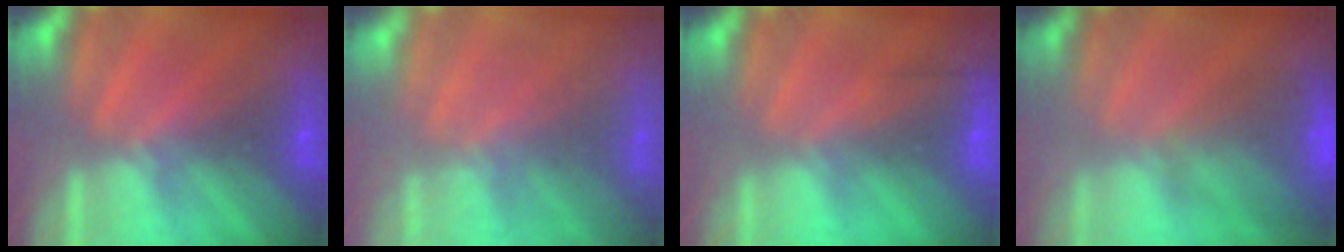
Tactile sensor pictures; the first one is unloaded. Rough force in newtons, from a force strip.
{"total": 3.5}
{"total": 2.6}
{"total": 6.3}